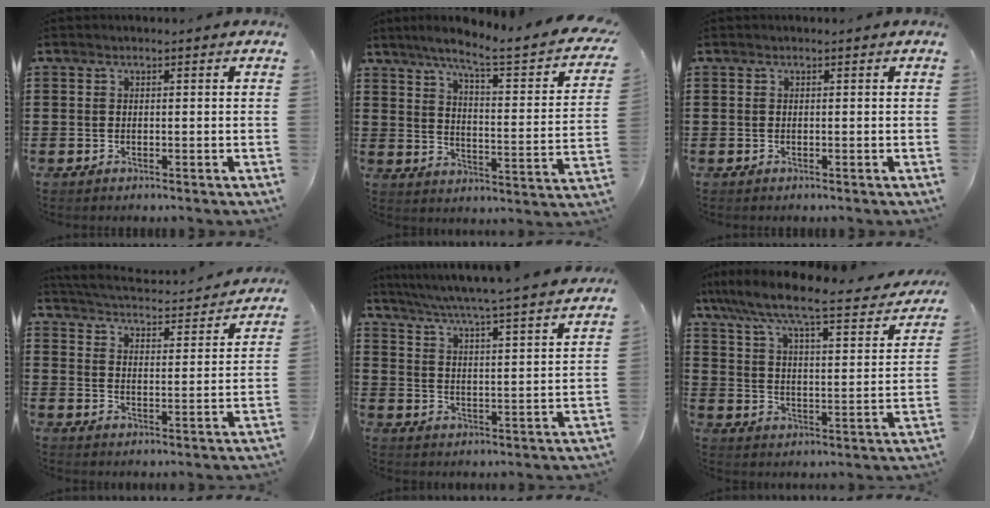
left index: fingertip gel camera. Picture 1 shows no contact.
{"total": 6.3, "force": [4.5, 0.0, 4.4], "torque": [-0.098, -0.036, 0.062]}
{"total": 0.0}
{"total": 4.1, "force": [4.0, -0.3, 0.5], "torque": [-0.034, -0.035, 0.063]}
{"total": 4.5, "force": [4.1, -1.2, 1.5], "torque": [-0.051, -0.042, 0.061]}
{"total": 6.8, "force": [5.9, 0.0, 3.4], "torque": [-0.093, -0.046, 0.090]}